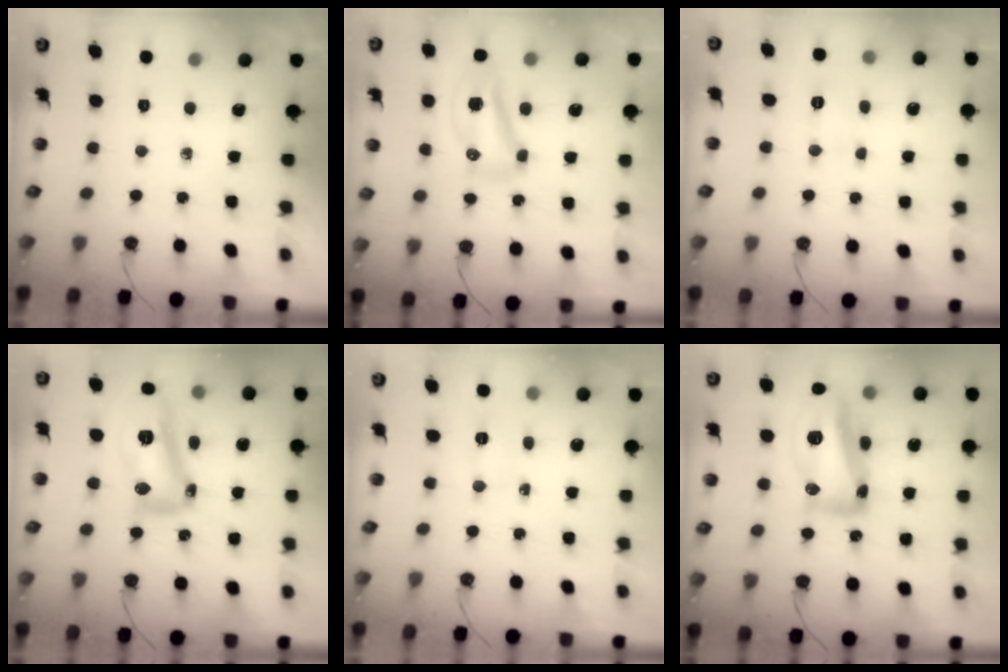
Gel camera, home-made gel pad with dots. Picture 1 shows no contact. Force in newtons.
{"total": 14.7, "press": 11.6, "slide": 9.2}
{"total": 4.8, "press": 4.8, "slide": 0.5}
{"total": 15.0, "press": 15.0, "slide": 1.3}
{"total": 3.4, "press": 3.3, "slide": 0.9}
{"total": 18.3, "press": 18.3, "slide": 1.5}